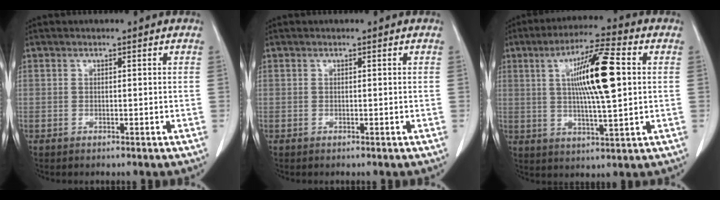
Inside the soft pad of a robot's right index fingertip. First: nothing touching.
{"total": 0.0}
{"total": 12.8, "force": [2.2, 1.4, 12.5], "torque": [-0.218, 0.009, 0.035]}